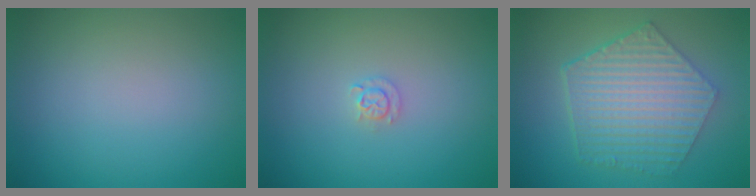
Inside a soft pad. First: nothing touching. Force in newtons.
{"total": 1.1, "press": 1.1, "slide": 0.2}
{"total": 6.9, "press": 4.9, "slide": 4.8}